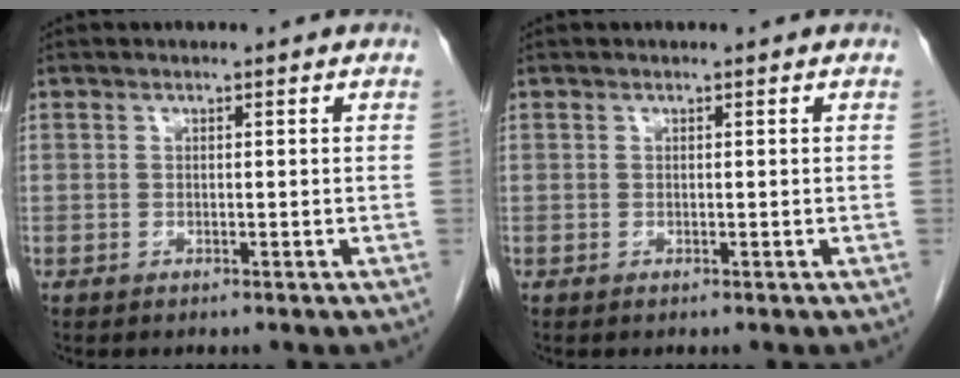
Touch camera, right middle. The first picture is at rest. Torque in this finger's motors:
{"motor_torque": [-0.11, -0.11, 0.01, 0.00]}